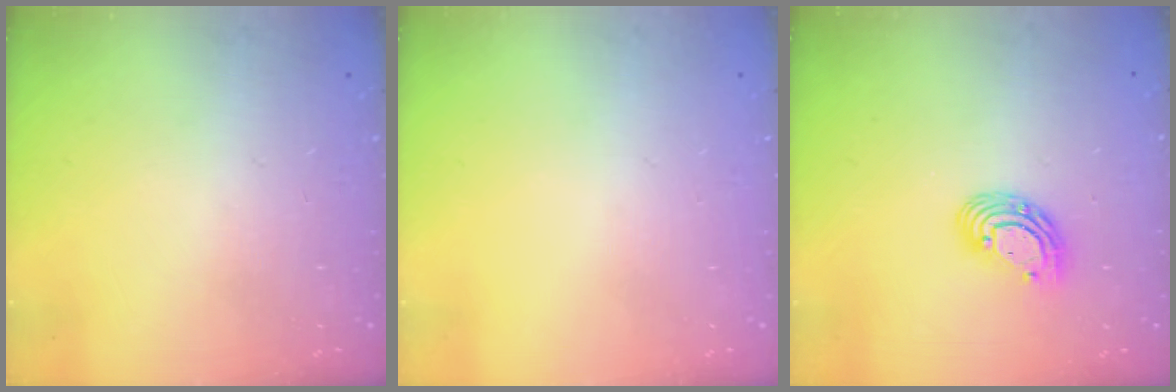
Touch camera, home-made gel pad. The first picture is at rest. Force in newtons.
{"total": 0.0}
{"total": 9.2, "press": 9.1, "slide": 1.6}